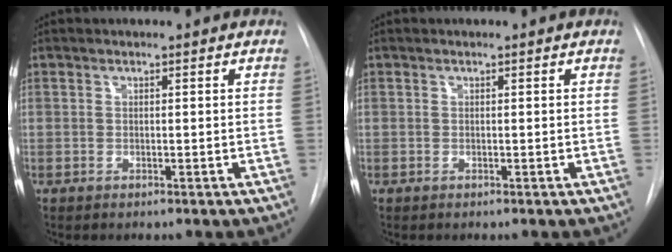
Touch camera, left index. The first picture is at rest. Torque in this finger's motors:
{"motor_torque": [-0.18, 0.18, 0.00, 0.00]}